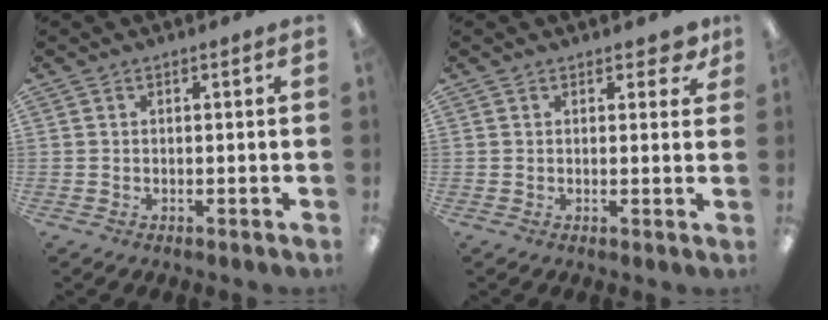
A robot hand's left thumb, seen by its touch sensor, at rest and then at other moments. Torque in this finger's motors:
{"motor_torque": [0.28, 0.17, 0.08, -0.09, -0.03]}